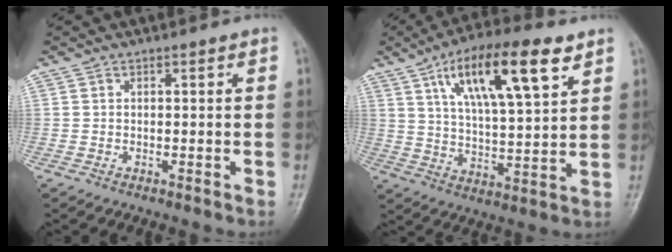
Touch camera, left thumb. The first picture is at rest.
{"total": 17.8, "force": [8.8, 5.4, 14.5], "torque": [-0.226, -0.022, 0.151]}